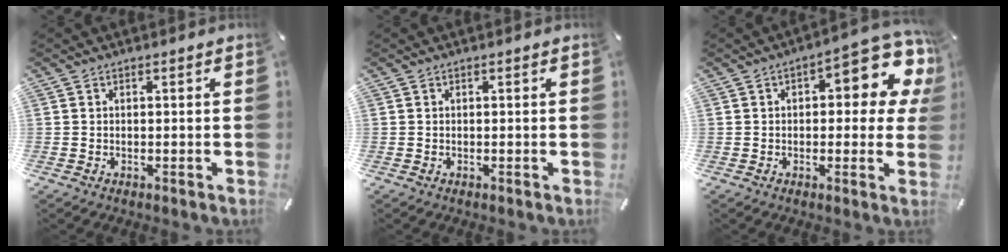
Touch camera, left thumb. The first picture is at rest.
{"total": 0.0}
{"total": 12.4, "force": [4.2, 5.6, 10.2], "torque": [-0.112, -0.036, 0.066]}